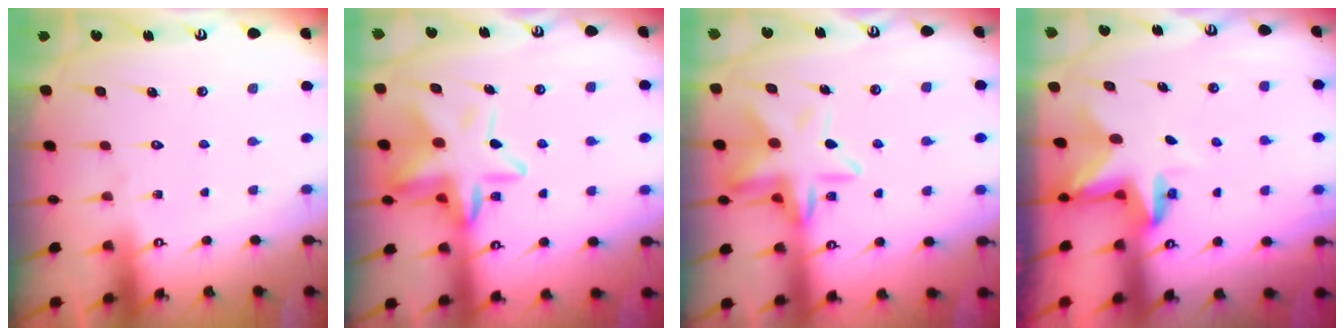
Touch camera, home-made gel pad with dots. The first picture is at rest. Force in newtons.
{"total": 14.3, "press": 14.2, "slide": 1.6}
{"total": 13.2, "press": 13.1, "slide": 1.3}
{"total": 3.0, "press": 3.0, "slide": 0.3}